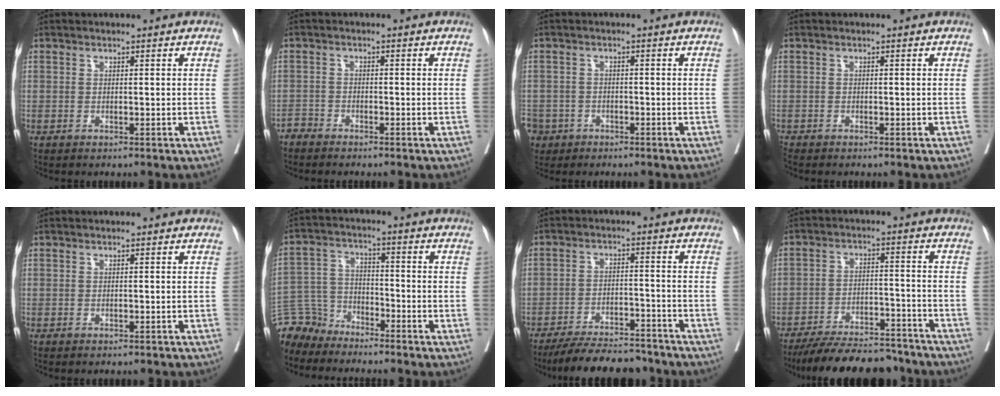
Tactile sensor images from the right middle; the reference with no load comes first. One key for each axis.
{"total": 1.6, "fx": -1.6, "fy": 0.1, "fz": -0.1, "tx": 0.008, "ty": -0.002, "tz": -0.034}
{"total": 7.2, "fx": -4.0, "fy": 5.8, "fz": 1.4, "tx": -0.047, "ty": 0.004, "tz": -0.068}
{"total": 0.7, "fx": -0.7, "fy": 0.0, "fz": 0.0, "tx": -0.007, "ty": -0.004, "tz": -0.017}
{"total": 0.6, "fx": -0.5, "fy": 0.2, "fz": 0.1, "tx": -0.002, "ty": 0.000, "tz": -0.011}
{"total": 6.6, "fx": -6.2, "fy": 2.0, "fz": -1.1, "tx": 0.021, "ty": 0.014, "tz": -0.130}
{"total": 11.5, "fx": -10.4, "fy": 3.3, "fz": 3.6, "tx": -0.044, "ty": 0.006, "tz": -0.155}
{"total": 13.7, "fx": -12.2, "fy": 4.1, "fz": 4.5, "tx": -0.061, "ty": 0.009, "tz": -0.178}